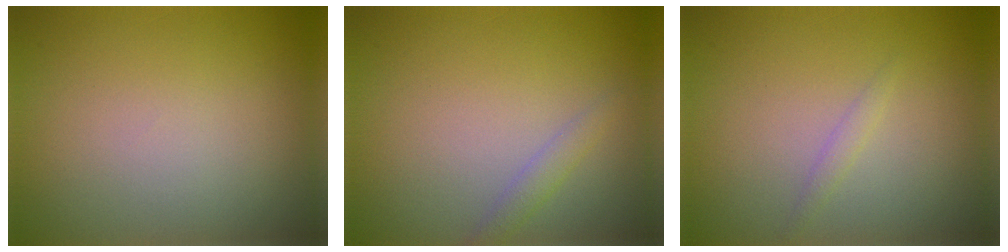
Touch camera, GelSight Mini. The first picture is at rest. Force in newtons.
{"total": 1.2, "press": 1.2, "slide": 0.1}
{"total": 0.8, "press": 0.8, "slide": 0.0}